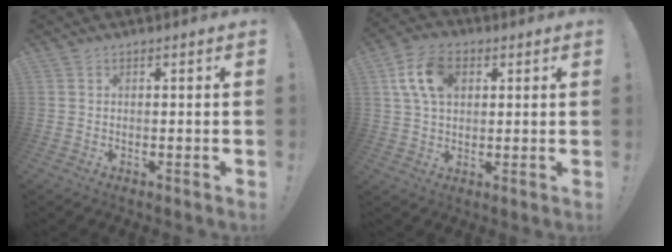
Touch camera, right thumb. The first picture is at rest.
{"total": 11.9, "force": [3.7, 7.7, 8.2], "torque": [-0.148, 0.007, 0.069]}